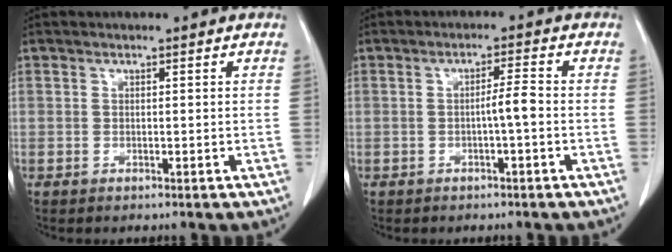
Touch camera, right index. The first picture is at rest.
{"total": 2.7, "force": [-0.6, -0.1, 2.6], "torque": [-0.041, 0.002, -0.012]}